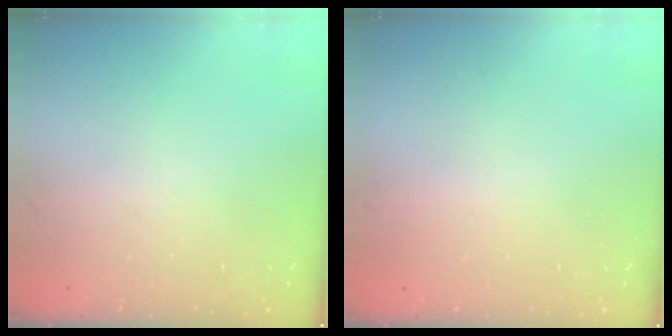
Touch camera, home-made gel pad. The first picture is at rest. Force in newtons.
{"total": 0.8, "press": 0.8, "slide": 0.1}